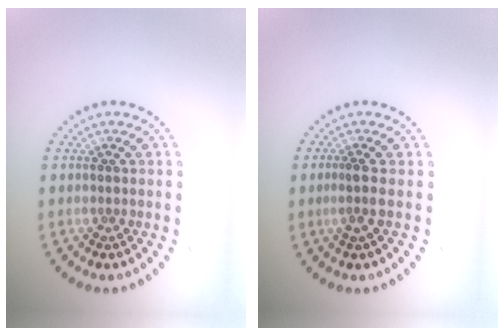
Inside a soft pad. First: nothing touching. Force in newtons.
{"total": 1.6, "press": 1.2, "slide": 1.1}